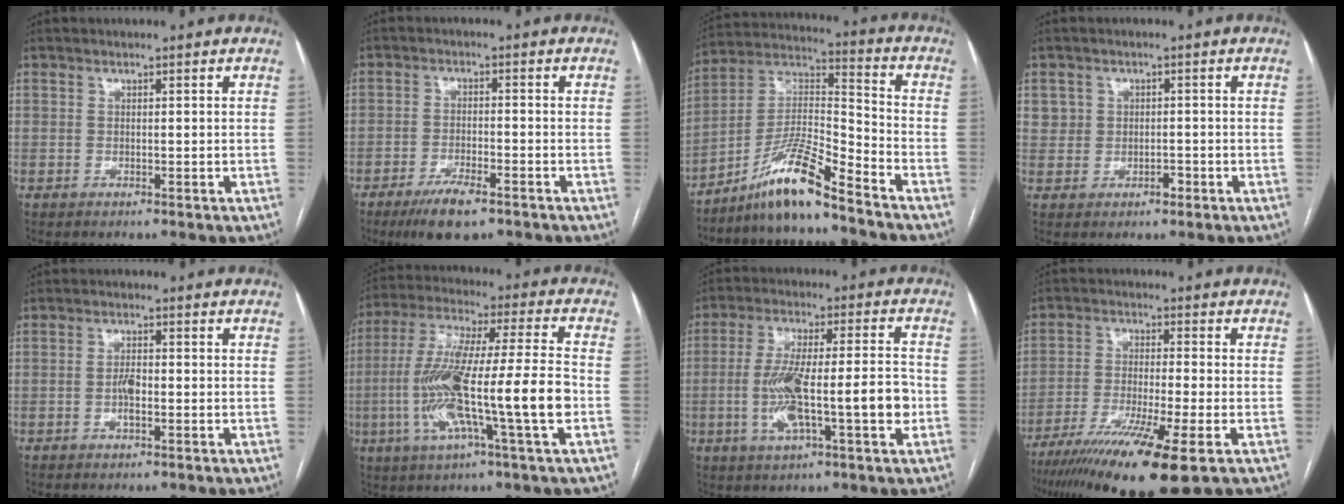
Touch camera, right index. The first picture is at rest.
{"total": 6.8, "force": [-4.6, 1.6, 4.8], "torque": [-0.088, -0.010, -0.074]}
{"total": 11.6, "force": [-9.0, 0.1, 7.4], "torque": [-0.144, 0.008, -0.165]}
{"total": 2.9, "force": [-0.1, 2.7, 0.9], "torque": [-0.006, 0.008, 0.003]}
{"total": 2.5, "force": [-0.6, 0.8, 2.3], "torque": [-0.046, 0.001, -0.011]}
{"total": 18.3, "force": [-4.2, 0.5, 17.8], "torque": [-0.345, 0.000, -0.078]}
{"total": 14.0, "force": [-2.8, 2.3, 13.5], "torque": [-0.243, 0.015, -0.045]}
{"total": 14.6, "force": [-9.0, 0.4, 11.5], "torque": [-0.209, -0.039, -0.155]}